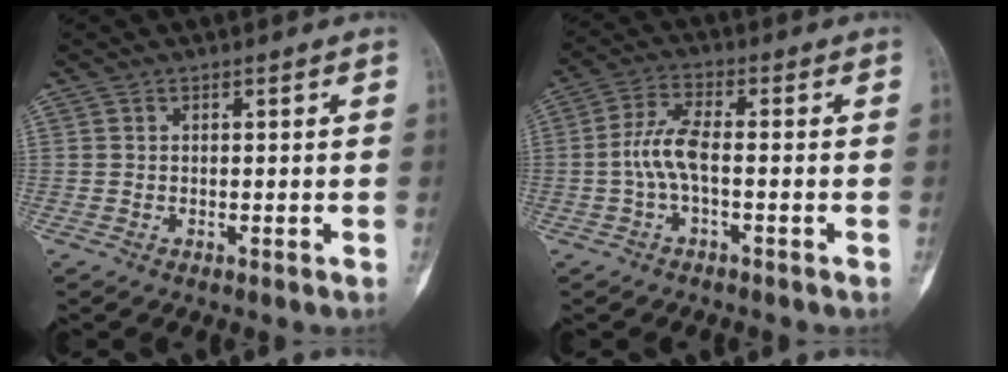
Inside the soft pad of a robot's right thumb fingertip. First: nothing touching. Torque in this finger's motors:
{"motor_torque": [0.01, 0.00, 0.23, -0.23, 0.04]}